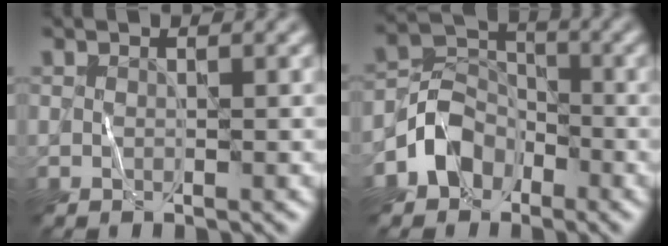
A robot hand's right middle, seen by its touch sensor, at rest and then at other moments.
{"total": 4.3, "force": [-2.4, 3.4, 1.3], "torque": [-0.012, 0.008, -0.055]}